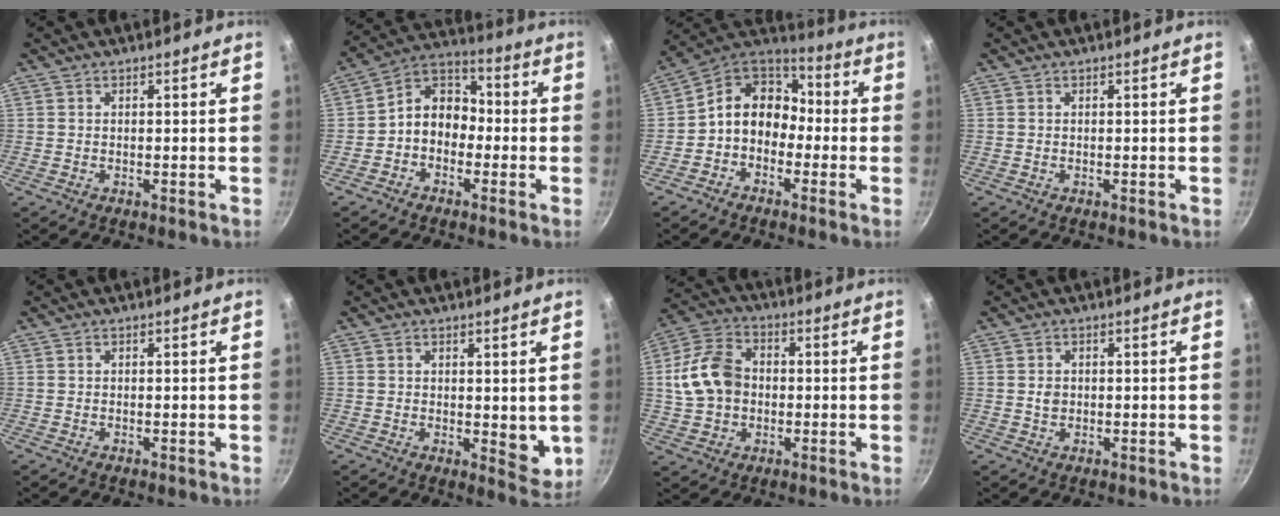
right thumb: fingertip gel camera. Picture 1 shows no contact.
{"total": 9.1, "force": [-2.0, 7.2, 5.2], "torque": [-0.048, 0.044, -0.057]}
{"total": 11.3, "force": [-2.0, 9.1, 6.4], "torque": [-0.067, 0.051, -0.061]}
{"total": 0.0}
{"total": 0.0}
{"total": 5.1, "force": [0.9, 2.8, 4.2], "torque": [-0.053, -0.017, 0.016]}
{"total": 12.6, "force": [0.3, 9.5, 8.2], "torque": [-0.141, 0.022, -0.004]}
{"total": 1.6, "force": [0.1, 1.3, 0.9], "torque": [-0.012, 0.001, 0.000]}